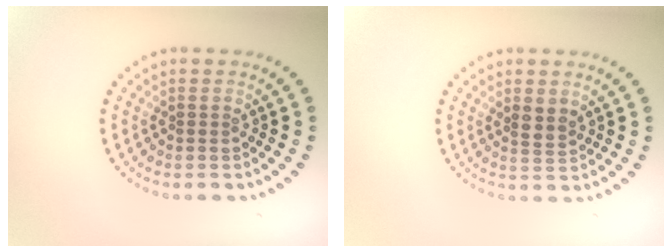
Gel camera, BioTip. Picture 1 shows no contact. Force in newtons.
{"total": 1.6, "press": 1.4, "slide": 0.8}